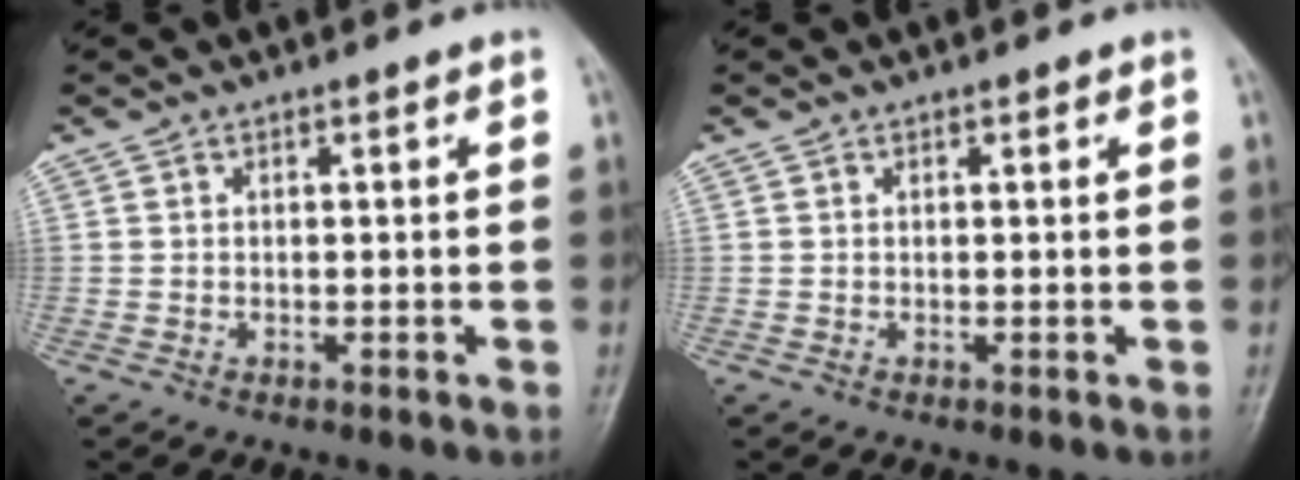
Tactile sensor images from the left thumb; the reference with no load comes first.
{"total": 0.6, "force": [0.3, 0.3, 0.4], "torque": [-0.004, -0.001, 0.002]}